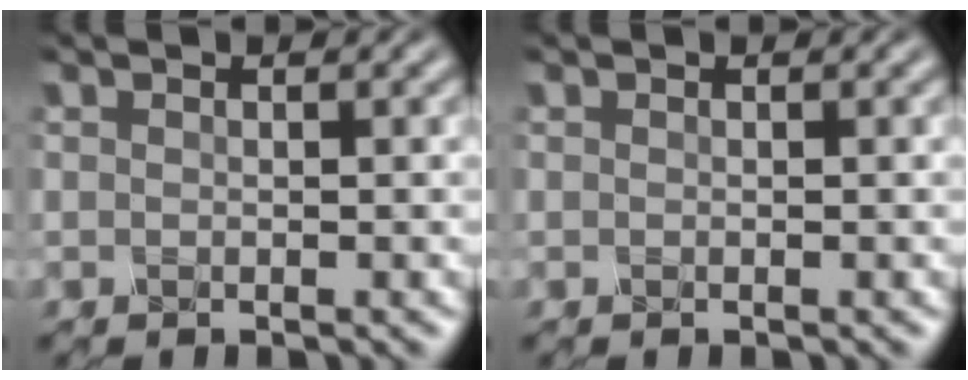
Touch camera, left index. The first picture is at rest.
{"total": 0.0}